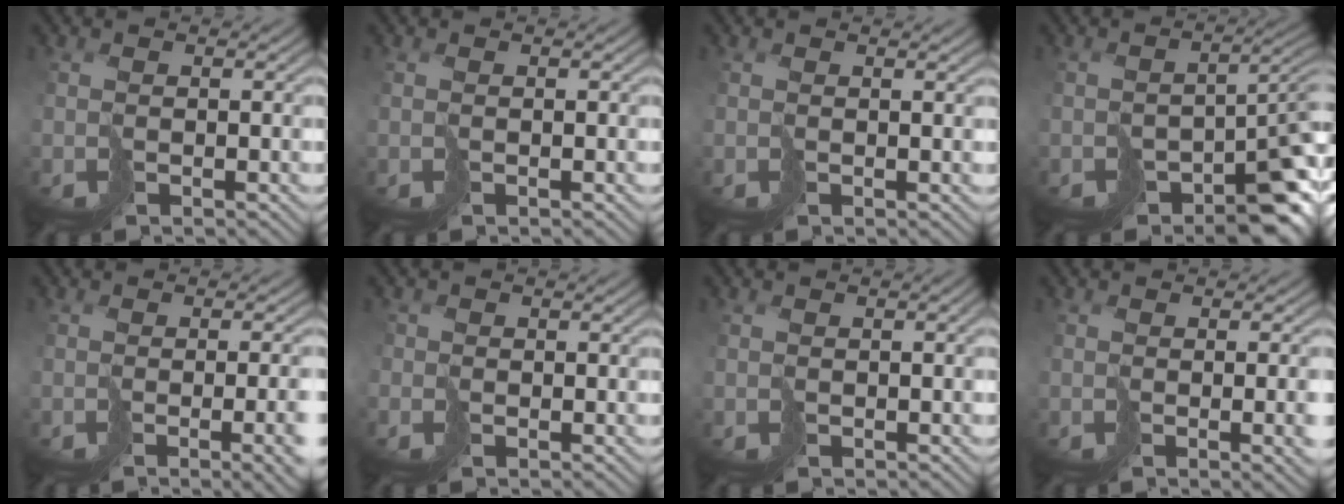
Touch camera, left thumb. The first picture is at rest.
{"total": 0.0}
{"total": 0.8, "force": [0.4, 0.1, 0.7], "torque": [-0.011, -0.001, 0.007]}
{"total": 8.7, "force": [-4.9, 4.4, 5.7], "torque": [-0.069, -0.023, -0.072]}
{"total": 7.8, "force": [-2.2, 3.1, 6.9], "torque": [-0.059, -0.014, -0.016]}
{"total": 1.6, "force": [-1.0, 1.2, 0.2], "torque": [-0.005, -0.007, -0.024]}
{"total": 1.3, "force": [-0.3, 0.4, 1.2], "torque": [-0.018, -0.002, -0.003]}
{"total": 5.2, "force": [-1.0, 1.8, 4.8], "torque": [-0.053, -0.014, -0.003]}